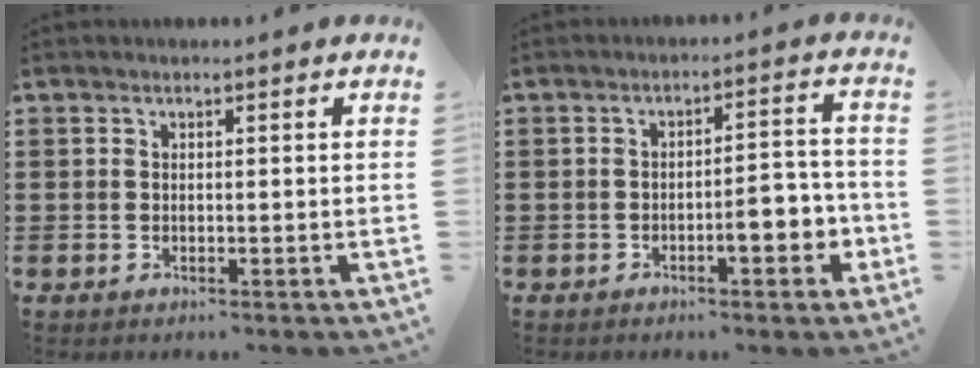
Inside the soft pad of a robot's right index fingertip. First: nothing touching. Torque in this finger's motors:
{"motor_torque": [1.58, -0.32, 0.49, 0.15]}